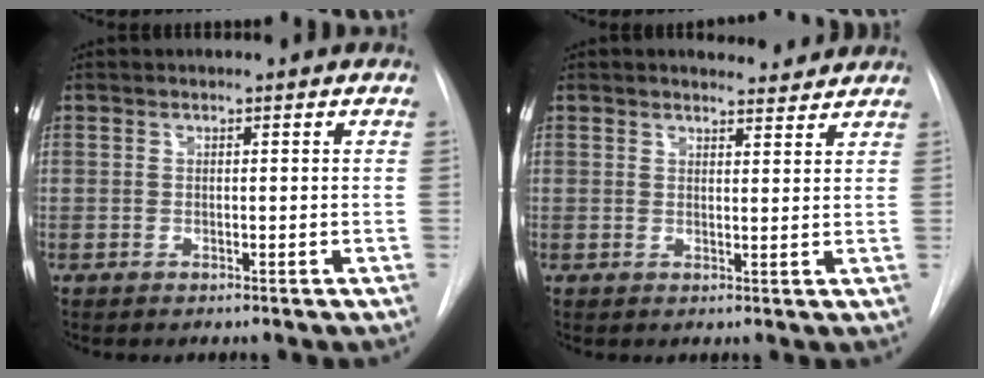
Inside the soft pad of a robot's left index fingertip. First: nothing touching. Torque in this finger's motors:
{"motor_torque": [0.33, -0.53, 0.07, 0.01]}